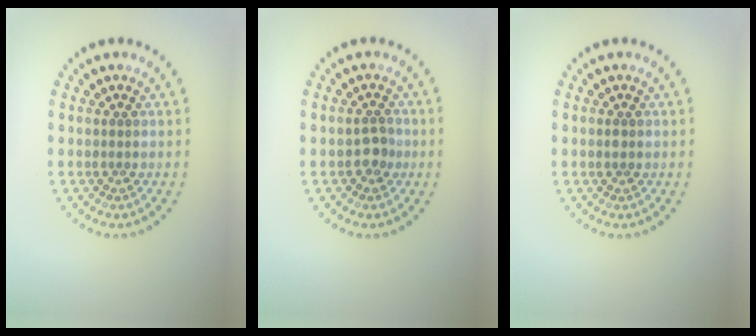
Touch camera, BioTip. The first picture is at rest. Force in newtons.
{"total": 1.5, "press": 1.4, "slide": 0.5}
{"total": 0.7, "press": 0.7, "slide": 0.0}